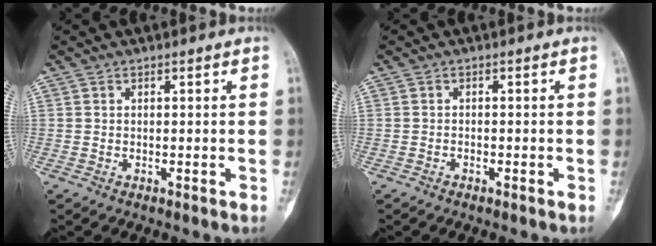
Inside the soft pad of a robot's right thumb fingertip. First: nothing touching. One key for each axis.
{"total": 0.6, "fx": -0.4, "fy": 0.3, "fz": 0.3, "tx": -0.010, "ty": 0.001, "tz": -0.009}